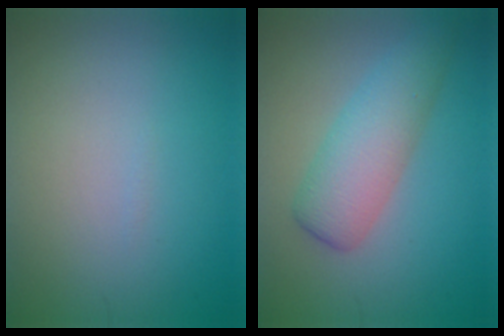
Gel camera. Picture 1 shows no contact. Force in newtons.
{"total": 4.8, "press": 4.8, "slide": 0.1}